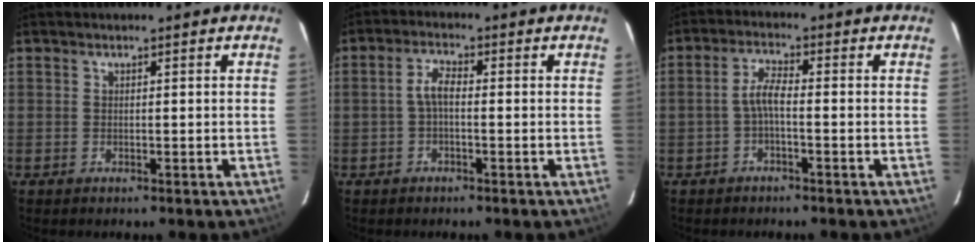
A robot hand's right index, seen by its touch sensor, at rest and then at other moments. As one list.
[{"total": 3.1, "force": [-0.5, 1.2, 2.8], "torque": [-0.060, 0.011, -0.011]}, {"total": 3.3, "force": [-1.2, 0.7, 3.0], "torque": [-0.067, 0.010, -0.026]}]